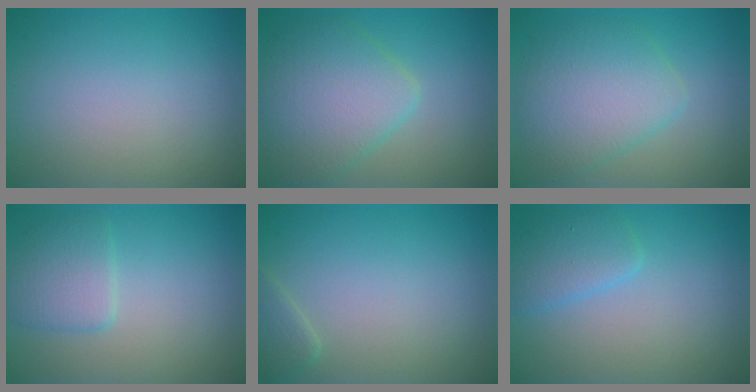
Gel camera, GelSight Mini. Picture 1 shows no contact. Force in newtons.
{"total": 6.2, "press": 6.2, "slide": 0.2}
{"total": 5.5, "press": 5.5, "slide": 0.1}
{"total": 2.8, "press": 2.8, "slide": 0.1}
{"total": 1.5, "press": 1.5, "slide": 0.1}
{"total": 2.6, "press": 2.6, "slide": 0.1}